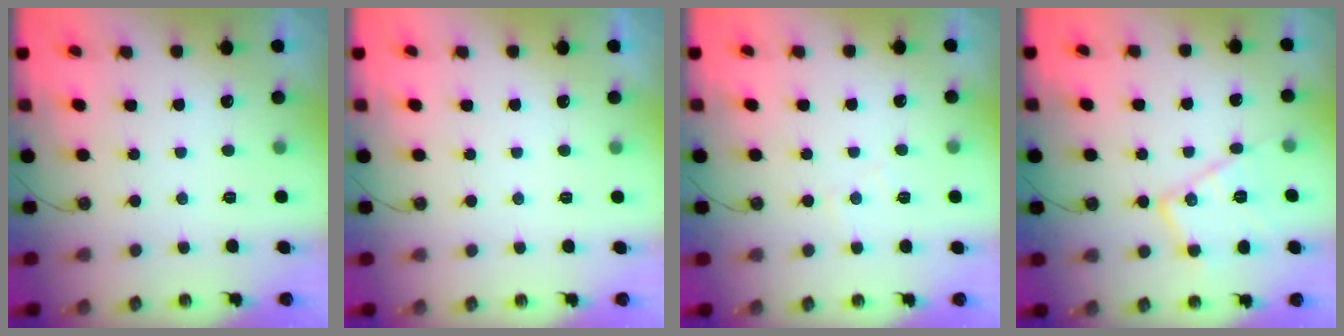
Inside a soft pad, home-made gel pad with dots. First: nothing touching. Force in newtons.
{"total": 2.2, "press": 2.2, "slide": 0.4}
{"total": 4.0, "press": 3.9, "slide": 0.6}
{"total": 12.7, "press": 12.7, "slide": 0.7}